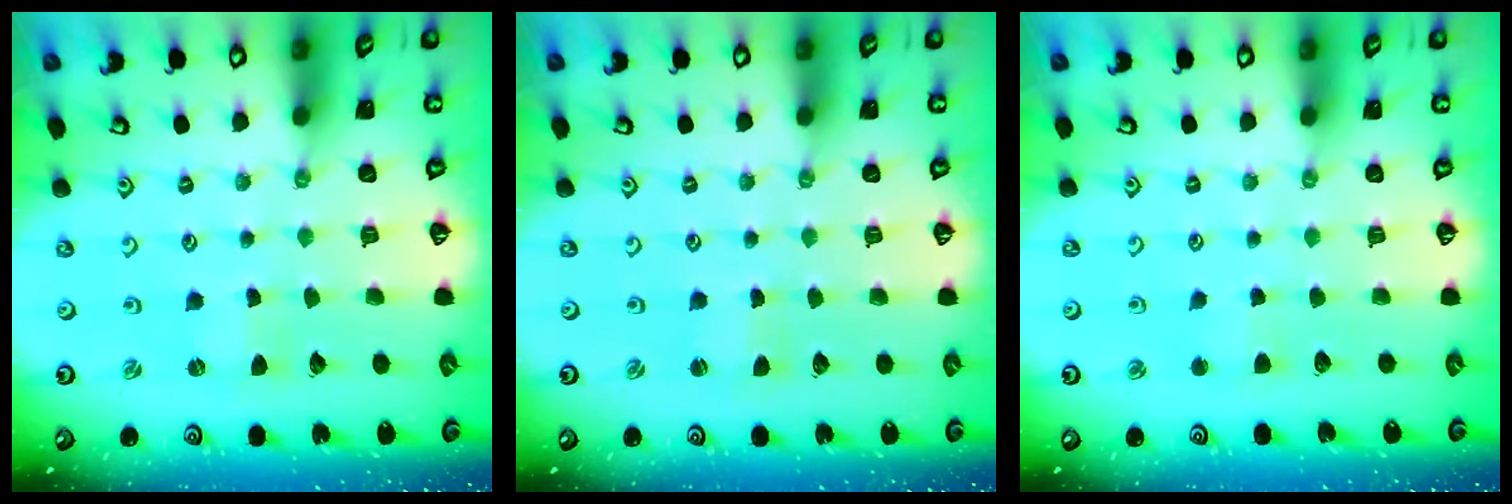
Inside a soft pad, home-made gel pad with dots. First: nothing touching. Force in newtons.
{"total": 1.1, "press": 1.1, "slide": 0.1}
{"total": 2.6, "press": 2.6, "slide": 0.4}